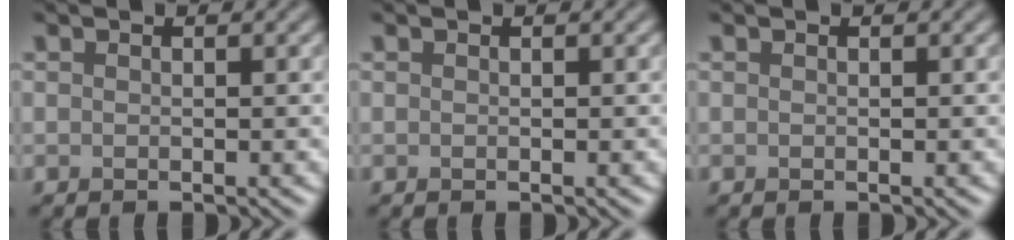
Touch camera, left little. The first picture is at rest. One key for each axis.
{"total": 0.0}
{"total": 0.0}